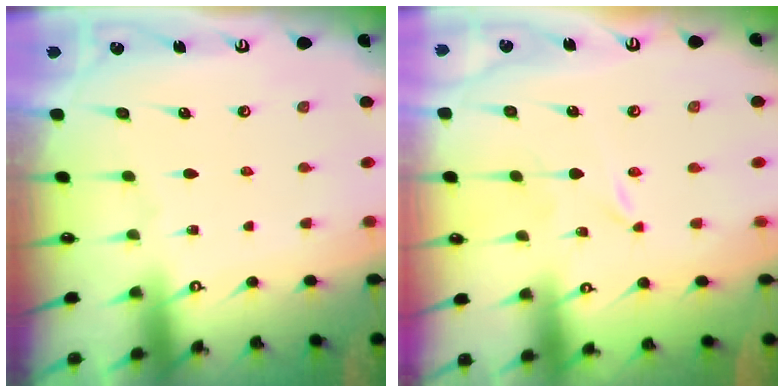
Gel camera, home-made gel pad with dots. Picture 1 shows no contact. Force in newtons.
{"total": 0.0}